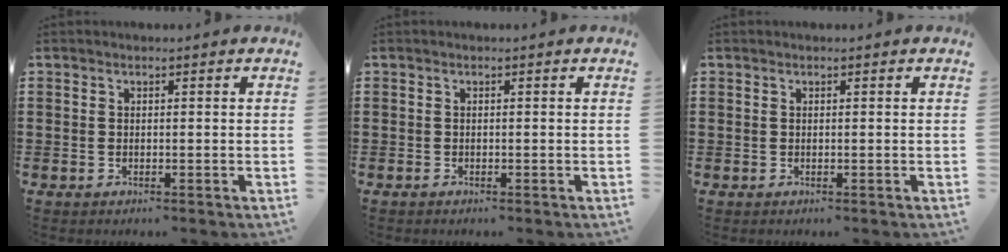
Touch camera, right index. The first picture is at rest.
{"total": 0.0}
{"total": 0.0}